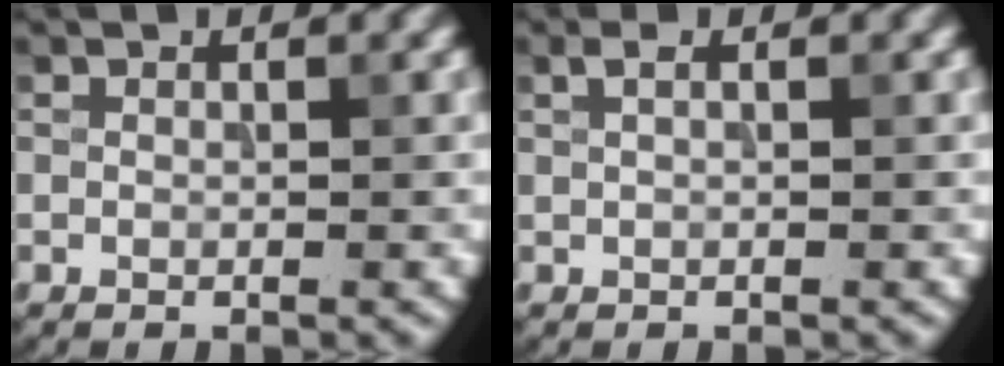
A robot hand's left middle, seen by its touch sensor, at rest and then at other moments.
{"total": 0.9, "force": [0.4, 0.2, 0.7], "torque": [-0.017, 0.004, 0.005]}